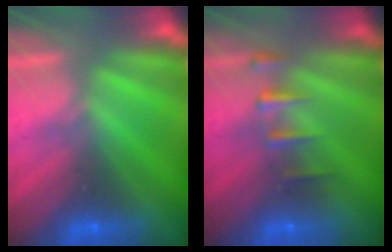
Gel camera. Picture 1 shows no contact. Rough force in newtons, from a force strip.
{"total": 2.3}